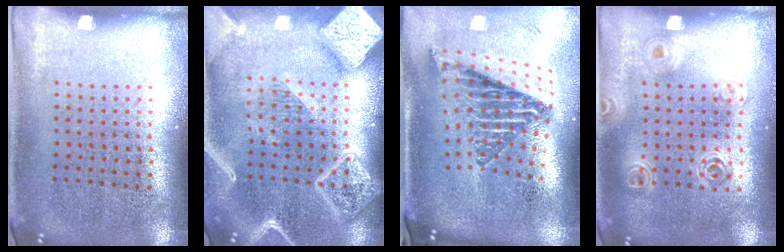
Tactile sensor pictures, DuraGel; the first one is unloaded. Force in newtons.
{"total": 4.1, "press": 4.1, "slide": 0.5}
{"total": 2.6, "press": 1.6, "slide": 2.0}
{"total": 1.4, "press": 1.3, "slide": 0.5}